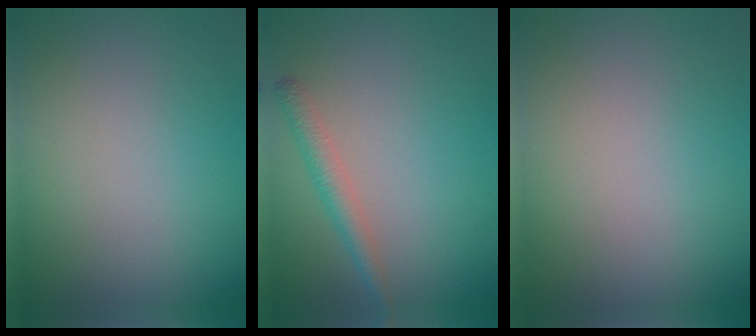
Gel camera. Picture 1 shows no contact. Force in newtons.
{"total": 2.2, "press": 2.2, "slide": 0.1}
{"total": 0.0}